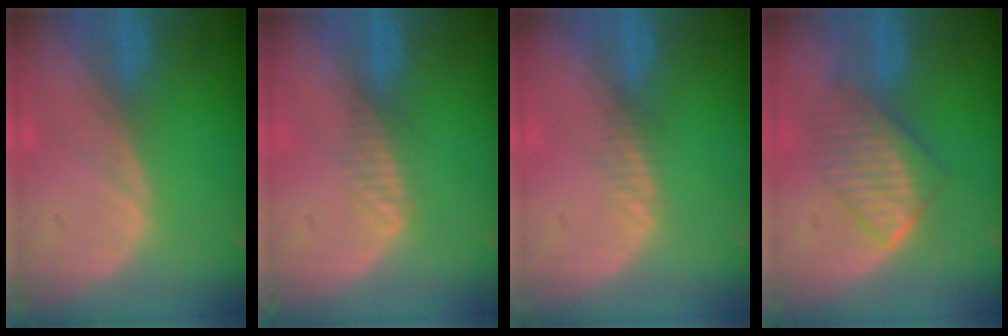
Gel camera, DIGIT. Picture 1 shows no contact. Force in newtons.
{"total": 2.0, "press": 1.8, "slide": 0.8}
{"total": 1.3, "press": 1.1, "slide": 0.7}
{"total": 6.7, "press": 6.4, "slide": 1.8}